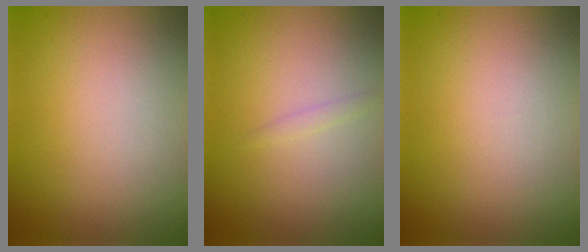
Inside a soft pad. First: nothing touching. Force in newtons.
{"total": 0.6, "press": 0.6, "slide": 0.0}
{"total": 0.0}